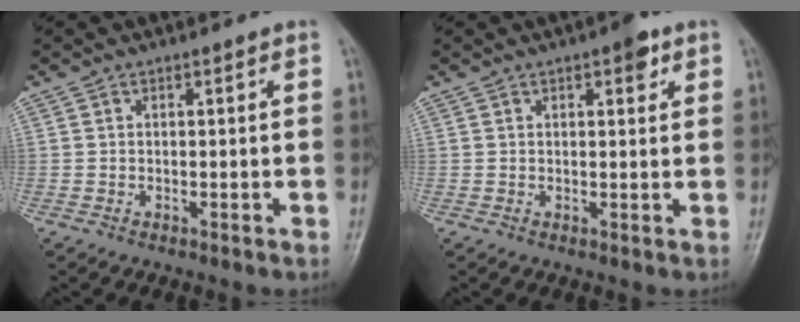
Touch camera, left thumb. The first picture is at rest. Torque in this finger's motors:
{"motor_torque": [0.68, 0.38, 0.51, -0.34, 0.01]}